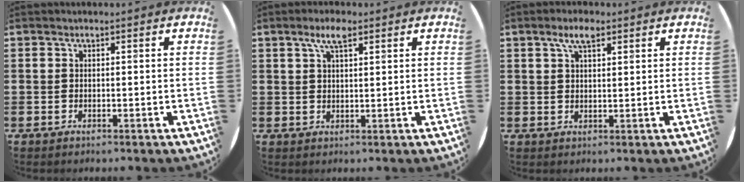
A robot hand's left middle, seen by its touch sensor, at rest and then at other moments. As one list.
[{"total": 3.8, "force": [2.4, 1.3, 2.6], "torque": [-0.048, 0.004, 0.041]}, {"total": 3.6, "force": [2.5, 1.5, 2.2], "torque": [-0.040, 0.004, 0.043]}]